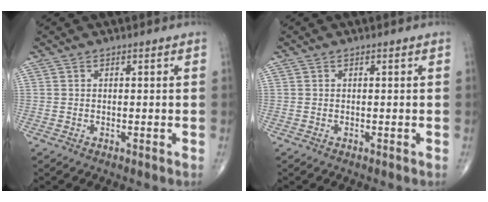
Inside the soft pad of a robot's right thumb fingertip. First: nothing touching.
{"total": 0.0}